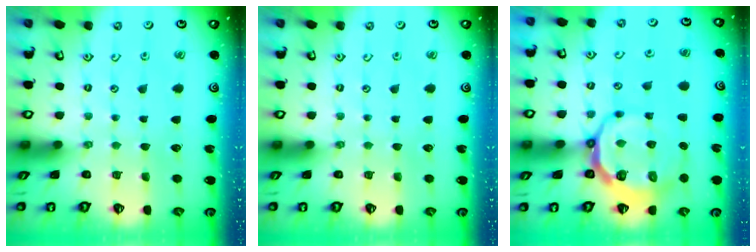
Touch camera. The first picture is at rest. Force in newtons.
{"total": 0.0}
{"total": 10.1, "press": 9.4, "slide": 3.6}